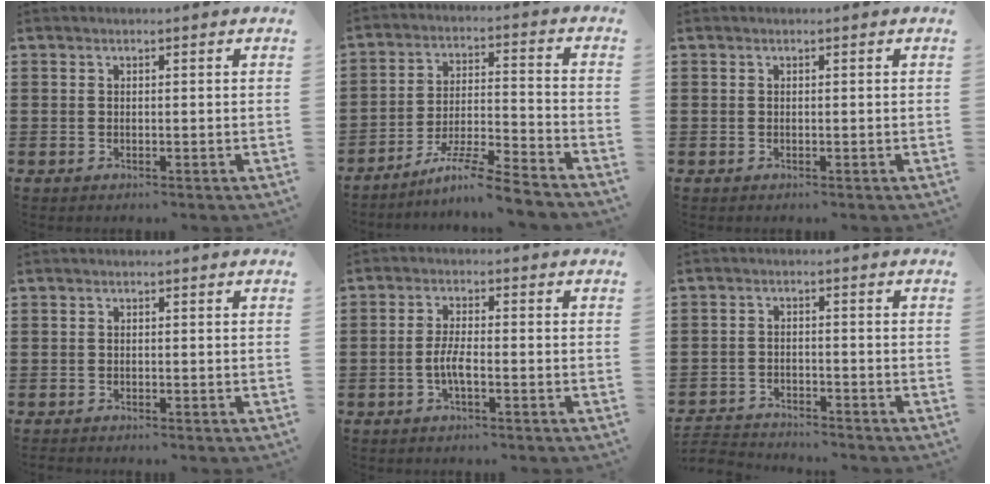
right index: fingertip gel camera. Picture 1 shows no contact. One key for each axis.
{"total": 8.3, "fx": -7.2, "fy": -0.3, "fz": 4.1, "tx": -0.075, "ty": 0.002, "tz": -0.138}
{"total": 0.0}
{"total": 0.5, "fx": -0.5, "fy": 0.0, "fz": -0.1, "tx": 0.000, "ty": 0.000, "tz": -0.012}
{"total": 3.6, "fx": -1.3, "fy": 0.7, "fz": 3.3, "tx": -0.079, "ty": -0.006, "tz": -0.030}
{"total": 2.8, "fx": -2.8, "fy": 0.2, "fz": -0.2, "tx": -0.004, "ty": -0.001, "tz": -0.062}